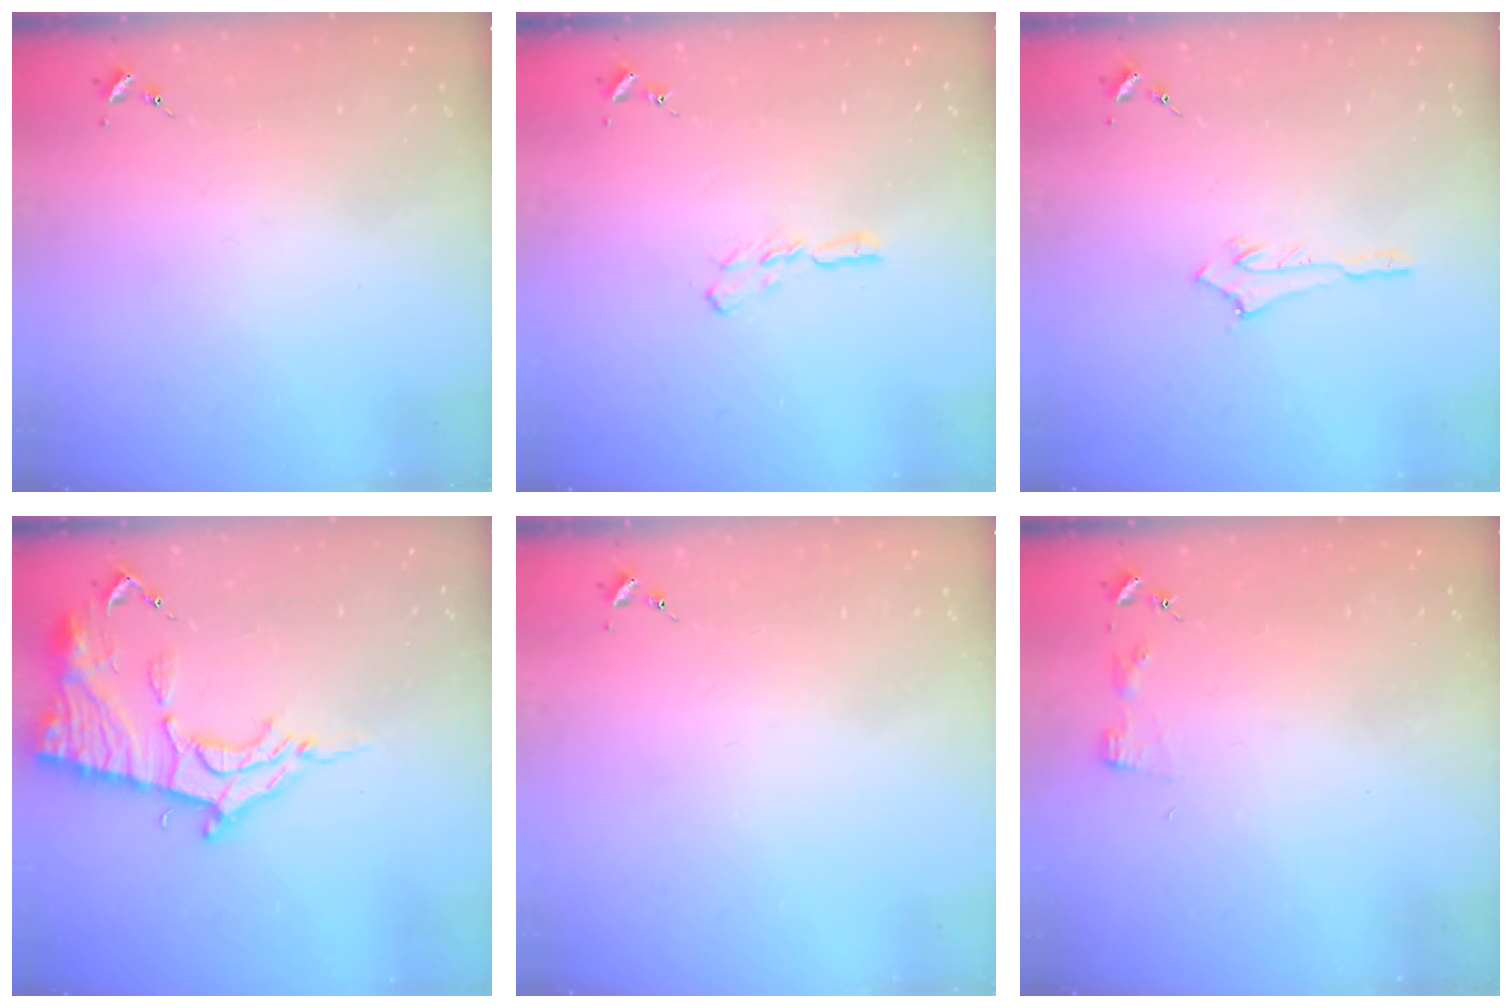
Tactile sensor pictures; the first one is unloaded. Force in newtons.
{"total": 5.6, "press": 5.5, "slide": 0.4}
{"total": 2.9, "press": 2.9, "slide": 0.2}
{"total": 16.6, "press": 16.5, "slide": 1.5}
{"total": 0.0}
{"total": 2.9, "press": 2.9, "slide": 0.3}